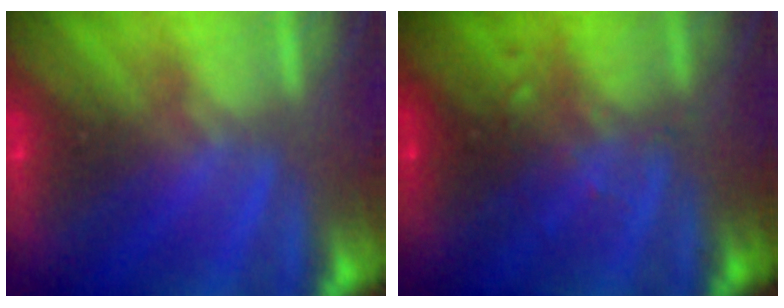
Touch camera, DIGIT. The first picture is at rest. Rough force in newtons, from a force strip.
{"total": 2.9}